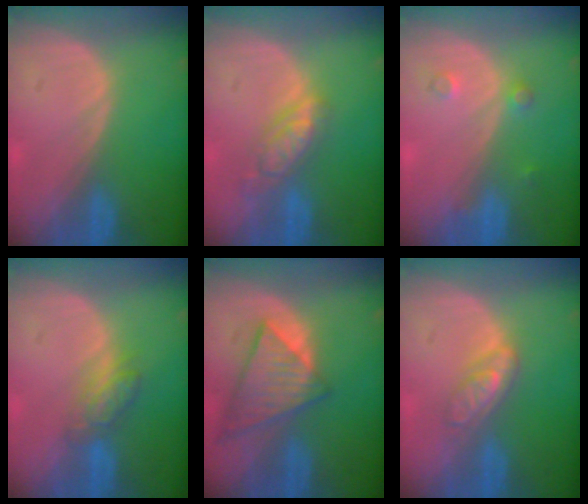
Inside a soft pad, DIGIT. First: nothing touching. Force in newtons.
{"total": 5.5, "press": 5.0, "slide": 2.4}
{"total": 2.0, "press": 2.0, "slide": 0.2}
{"total": 4.2, "press": 4.2, "slide": 0.6}
{"total": 8.8, "press": 7.6, "slide": 4.3}
{"total": 4.5, "press": 4.0, "slide": 2.0}